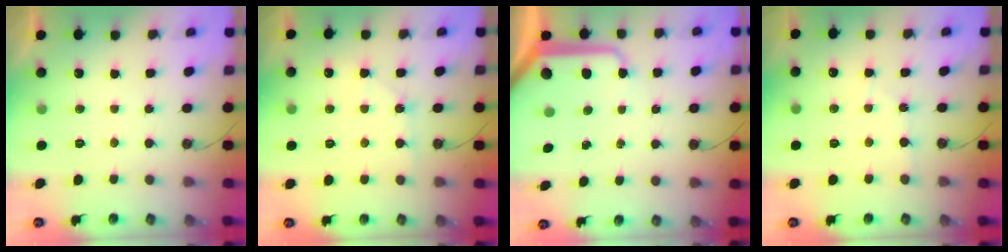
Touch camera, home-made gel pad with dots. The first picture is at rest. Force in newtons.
{"total": 5.5, "press": 5.5, "slide": 0.6}
{"total": 9.4, "press": 9.4, "slide": 0.9}
{"total": 2.8, "press": 2.7, "slide": 0.4}